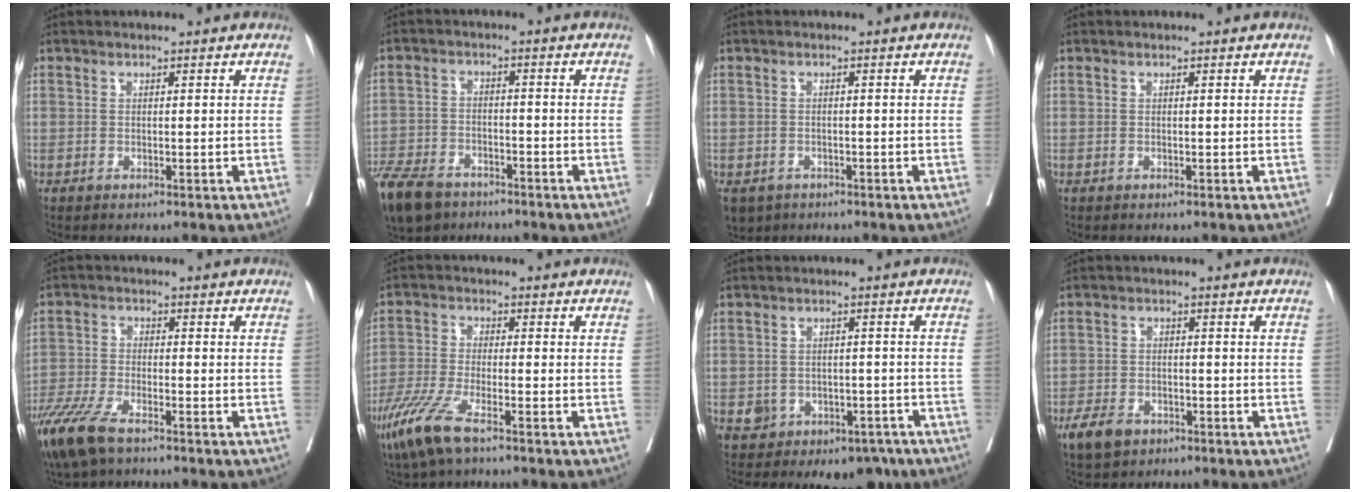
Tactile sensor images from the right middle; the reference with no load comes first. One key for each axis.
{"total": 11.6, "fx": -8.7, "fy": 5.8, "fz": 5.2, "tx": -0.117, "ty": -0.015, "tz": -0.150}
{"total": 5.2, "fx": -3.3, "fy": 3.8, "fz": 1.4, "tx": -0.026, "ty": -0.001, "tz": -0.049}
{"total": 0.0}
{"total": 9.0, "fx": -6.4, "fy": 2.6, "fz": 5.7, "tx": -0.117, "ty": -0.019, "tz": -0.121}
{"total": 8.2, "fx": -5.3, "fy": 1.5, "fz": 6.1, "tx": -0.135, "ty": -0.019, "tz": -0.102}
{"total": 8.3, "fx": -4.4, "fy": 6.4, "fz": 2.7, "tx": -0.031, "ty": 0.021, "tz": -0.047}
{"total": 5.1, "fx": -3.2, "fy": 3.2, "fz": 2.4, "tx": -0.046, "ty": -0.001, "tz": -0.052}